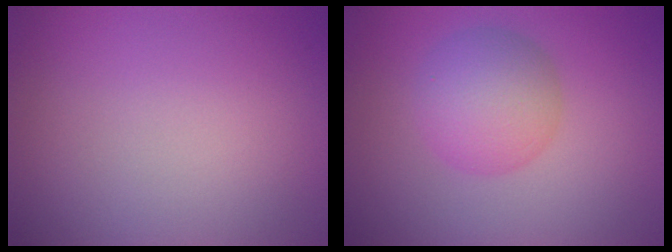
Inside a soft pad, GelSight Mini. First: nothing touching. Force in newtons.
{"total": 4.6, "press": 4.6, "slide": 0.1}